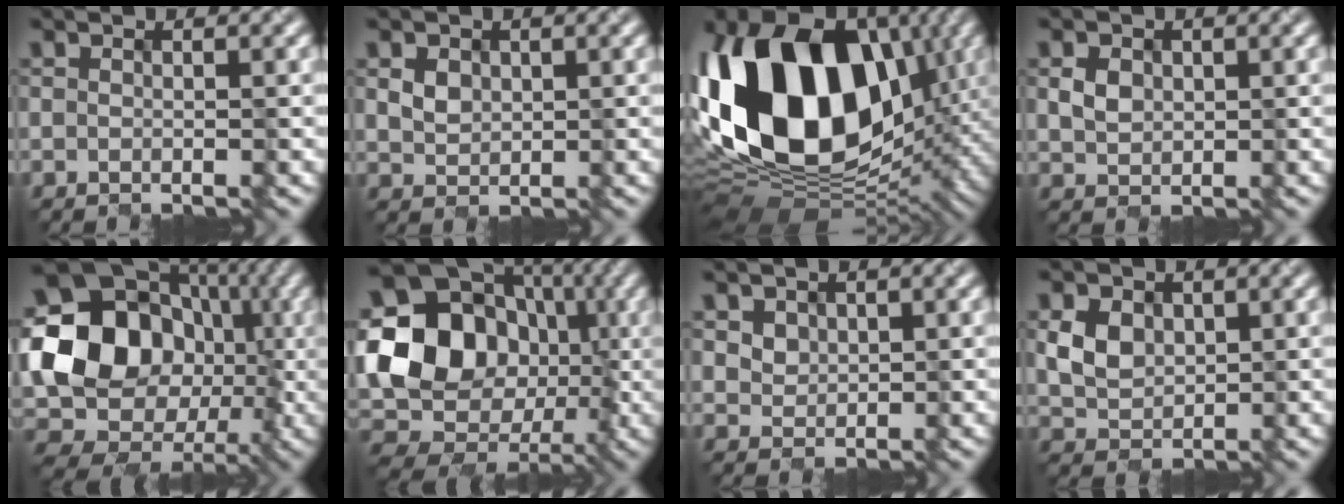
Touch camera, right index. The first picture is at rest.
{"total": 1.4, "force": [0.5, 1.3, 0.4], "torque": [-0.014, -0.003, 0.018]}
{"total": 20.4, "force": [2.6, 13.7, 14.8], "torque": [-0.300, 0.000, 0.049]}
{"total": 1.7, "force": [0.4, 1.5, 0.6], "torque": [-0.019, -0.002, 0.013]}
{"total": 21.1, "force": [0.8, 18.2, 10.5], "torque": [-0.174, 0.017, -0.014]}
{"total": 19.1, "force": [1.0, 16.1, 10.2], "torque": [-0.162, 0.015, 0.010]}
{"total": 1.5, "force": [0.9, 1.1, 0.1], "torque": [-0.005, -0.005, 0.023]}
{"total": 2.9, "force": [0.7, 2.5, 1.4], "torque": [-0.038, -0.002, 0.016]}